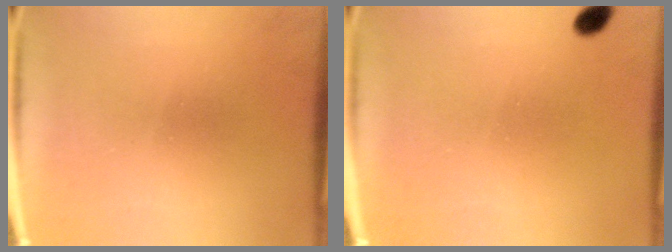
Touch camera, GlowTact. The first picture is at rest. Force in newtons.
{"total": 2.1}